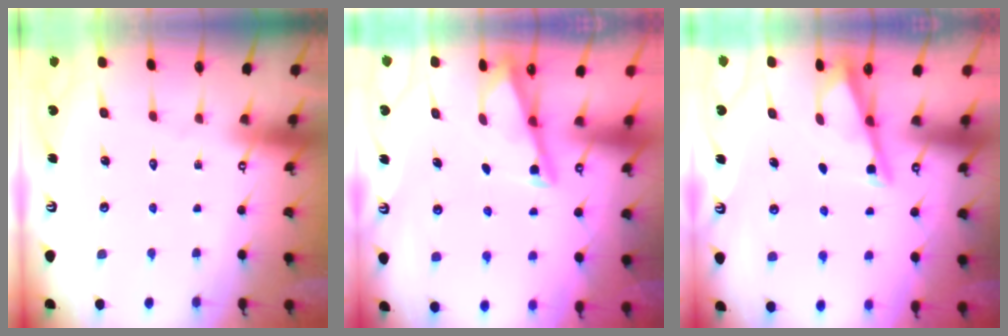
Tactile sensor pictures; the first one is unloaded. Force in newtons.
{"total": 2.7, "press": 2.7, "slide": 0.3}
{"total": 4.2, "press": 4.1, "slide": 0.5}